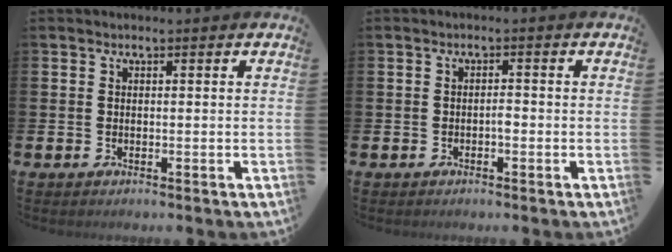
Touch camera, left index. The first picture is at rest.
{"total": 0.9, "force": [-0.4, 0.4, 0.7], "torque": [-0.007, -0.005, -0.010]}